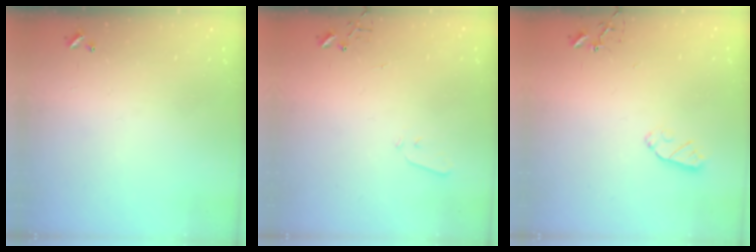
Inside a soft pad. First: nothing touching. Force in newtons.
{"total": 3.3, "press": 3.2, "slide": 0.6}
{"total": 5.2, "press": 5.2, "slide": 0.7}